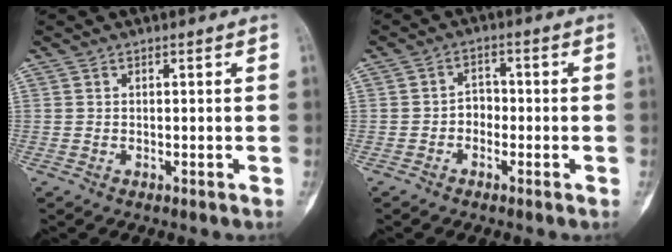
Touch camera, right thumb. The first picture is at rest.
{"total": 2.9, "force": [-1.1, 2.3, 1.5], "torque": [-0.003, 0.015, -0.027]}